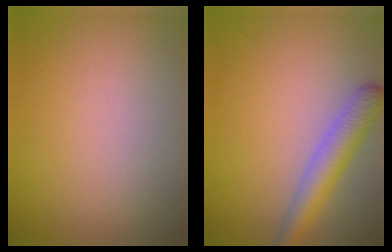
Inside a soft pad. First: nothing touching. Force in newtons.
{"total": 3.8, "press": 3.8, "slide": 0.2}